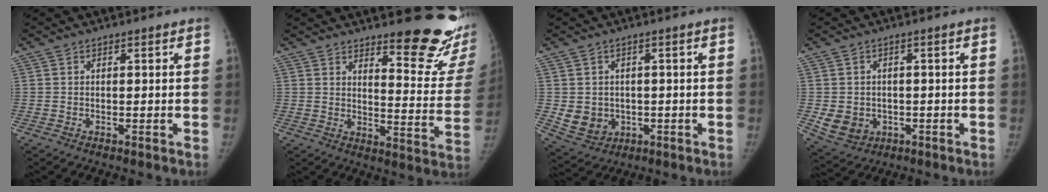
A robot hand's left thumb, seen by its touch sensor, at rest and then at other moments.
{"total": 17.2, "force": [13.2, 4.4, 10.1], "torque": [-0.088, -0.124, 0.162]}
{"total": 6.8, "force": [-0.9, 6.1, 3.1], "torque": [-0.033, 0.006, 0.003]}
{"total": 6.5, "force": [-1.5, 5.7, 2.9], "torque": [-0.038, 0.008, -0.008]}